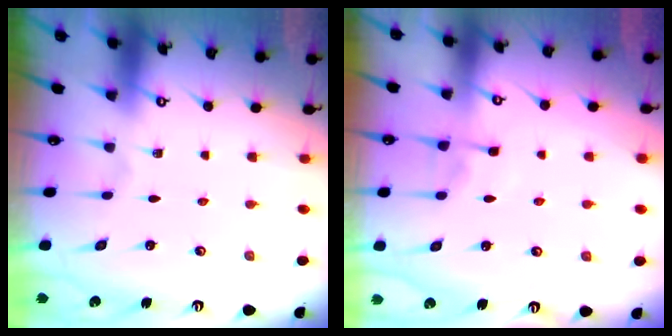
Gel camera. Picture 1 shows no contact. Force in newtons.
{"total": 4.7, "press": 4.7, "slide": 0.4}